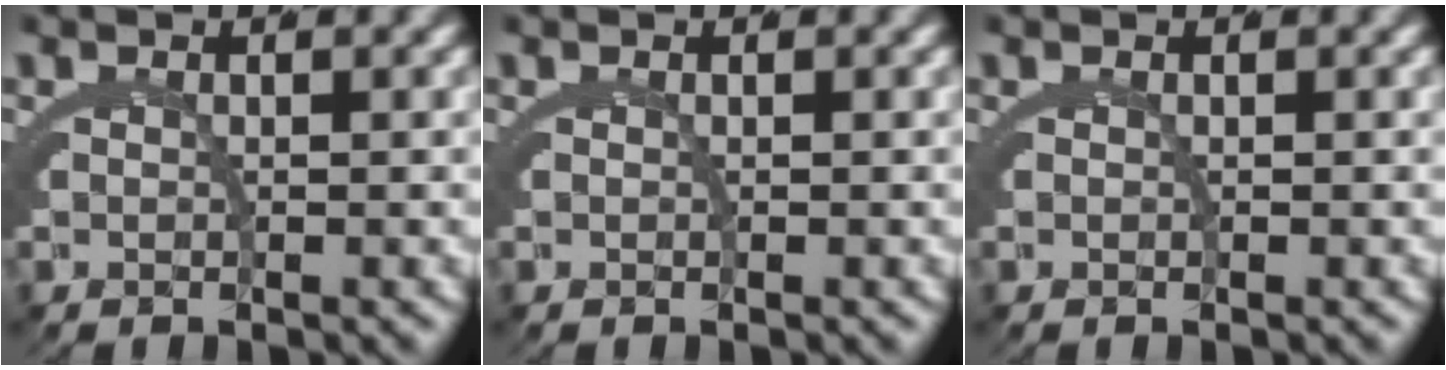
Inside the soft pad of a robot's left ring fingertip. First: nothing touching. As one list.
[{"total": 0.0}, {"total": 0.0}]